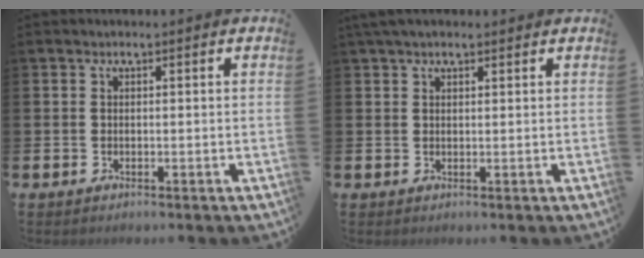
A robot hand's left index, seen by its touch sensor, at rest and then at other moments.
{"total": 2.2, "force": [1.8, 0.7, 1.1], "torque": [-0.017, 0.004, 0.030]}